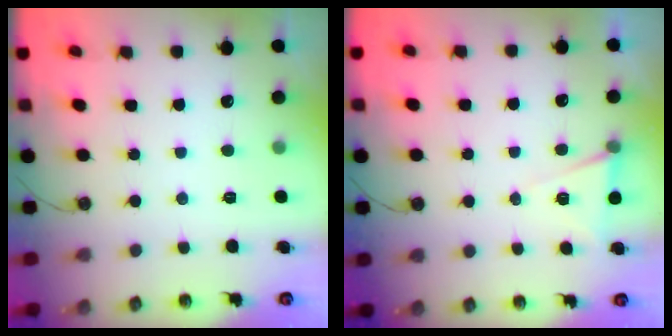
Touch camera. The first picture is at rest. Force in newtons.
{"total": 5.7, "press": 3.5, "slide": 4.5}